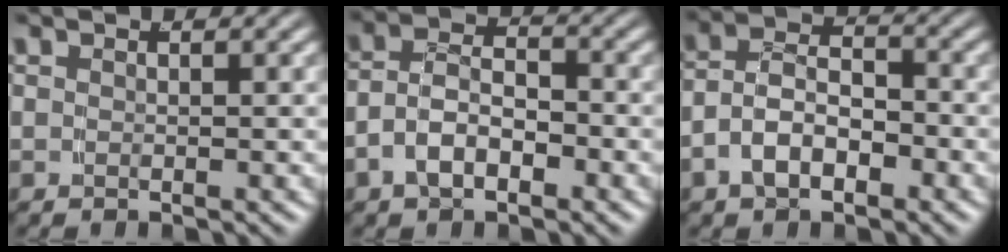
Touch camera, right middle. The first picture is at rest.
{"total": 5.5, "force": [-1.9, 4.0, 3.3], "torque": [-0.064, -0.012, -0.030]}
{"total": 6.1, "force": [-1.9, 4.5, 3.5], "torque": [-0.069, -0.013, -0.033]}